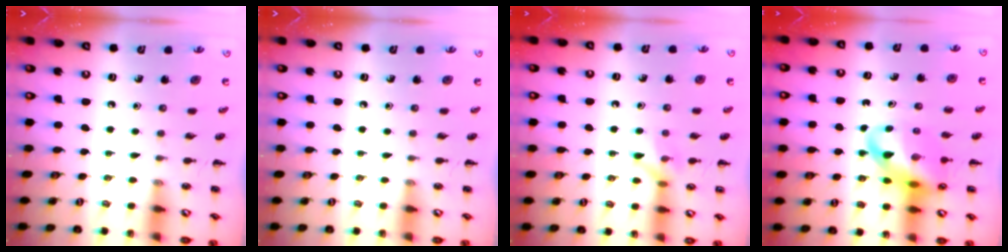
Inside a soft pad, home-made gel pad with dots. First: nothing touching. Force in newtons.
{"total": 0.0}
{"total": 7.2, "press": 7.2, "slide": 0.7}
{"total": 16.1, "press": 15.5, "slide": 4.4}